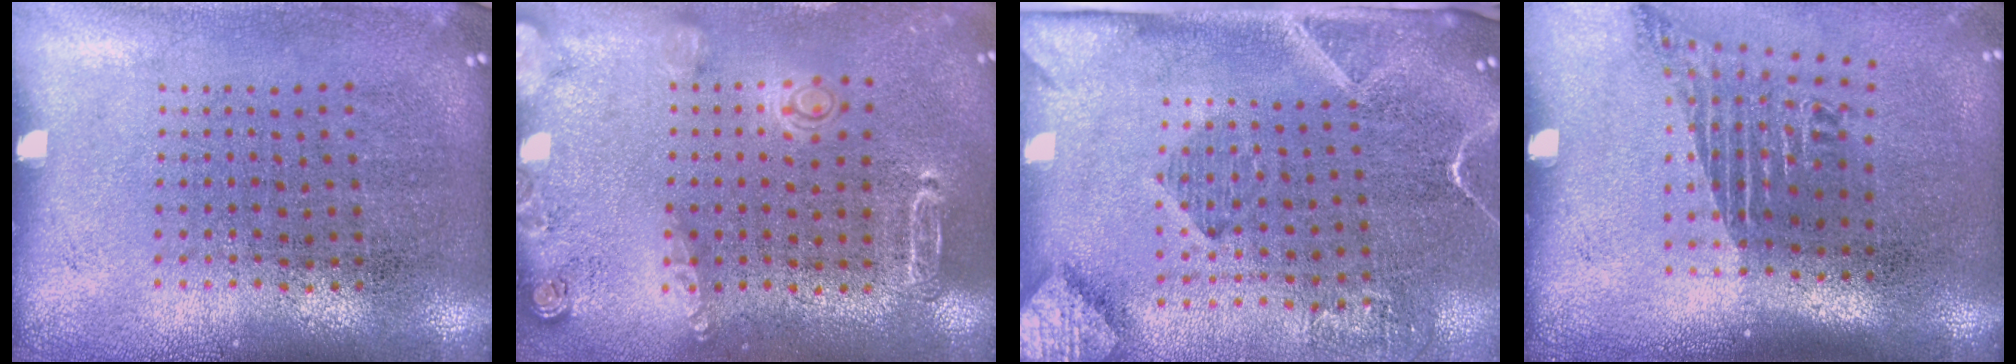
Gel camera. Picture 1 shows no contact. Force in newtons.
{"total": 1.6, "press": 1.6, "slide": 0.1}
{"total": 2.9, "press": 2.1, "slide": 2.0}
{"total": 1.8, "press": 1.2, "slide": 1.3}